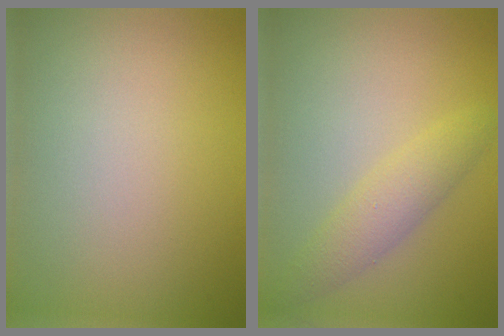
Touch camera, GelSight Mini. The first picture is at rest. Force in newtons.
{"total": 2.7, "press": 2.7, "slide": 0.1}